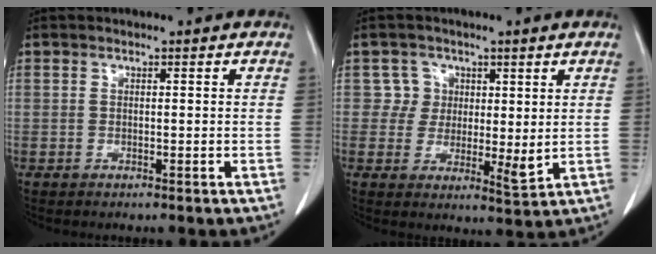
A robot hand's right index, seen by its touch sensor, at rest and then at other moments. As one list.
[{"total": 5.1, "force": [1.8, 4.4, 1.8], "torque": [-0.020, -0.005, 0.031]}]